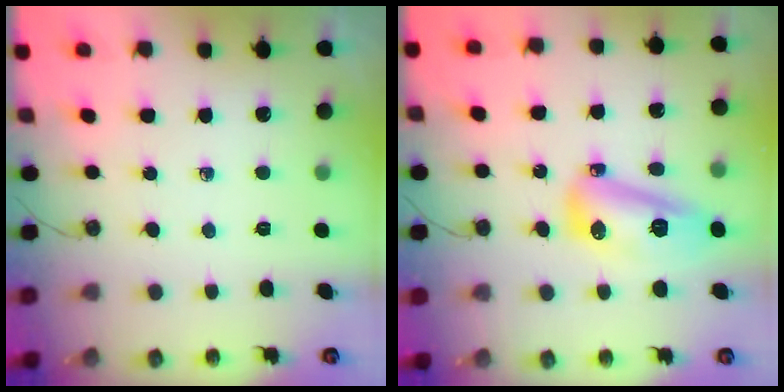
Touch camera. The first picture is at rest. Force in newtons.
{"total": 11.9, "press": 11.8, "slide": 1.0}